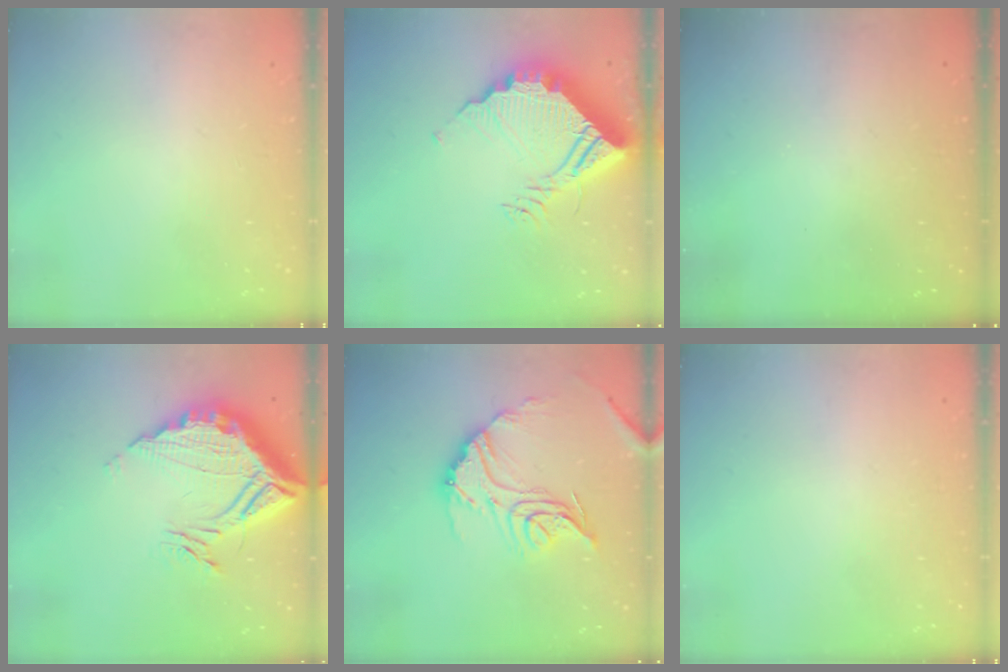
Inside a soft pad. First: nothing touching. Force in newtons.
{"total": 14.3, "press": 14.3, "slide": 1.2}
{"total": 3.1, "press": 3.1, "slide": 0.1}
{"total": 16.5, "press": 16.5, "slide": 1.5}
{"total": 17.1, "press": 17.0, "slide": 1.7}
{"total": 0.0}